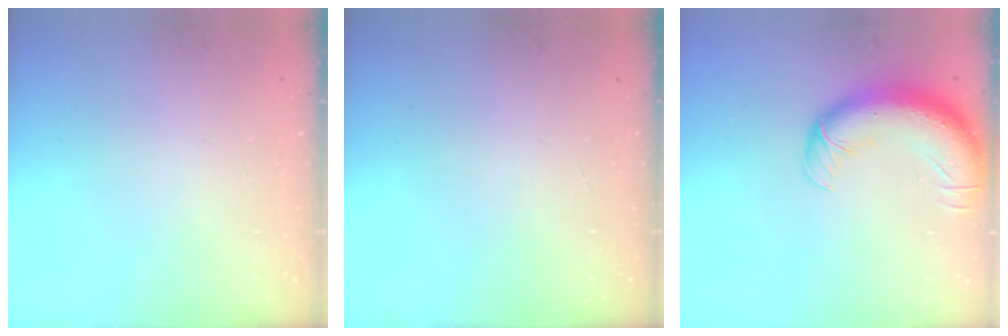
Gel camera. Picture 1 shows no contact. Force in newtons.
{"total": 0.0}
{"total": 14.7, "press": 14.2, "slide": 3.7}